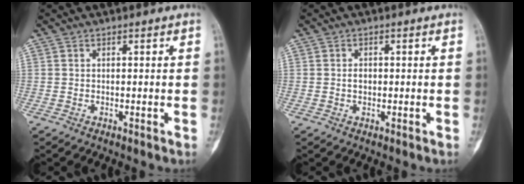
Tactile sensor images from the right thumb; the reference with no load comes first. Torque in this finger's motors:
{"motor_torque": [0.50, 0.27, 0.07, -0.04, 0.02]}